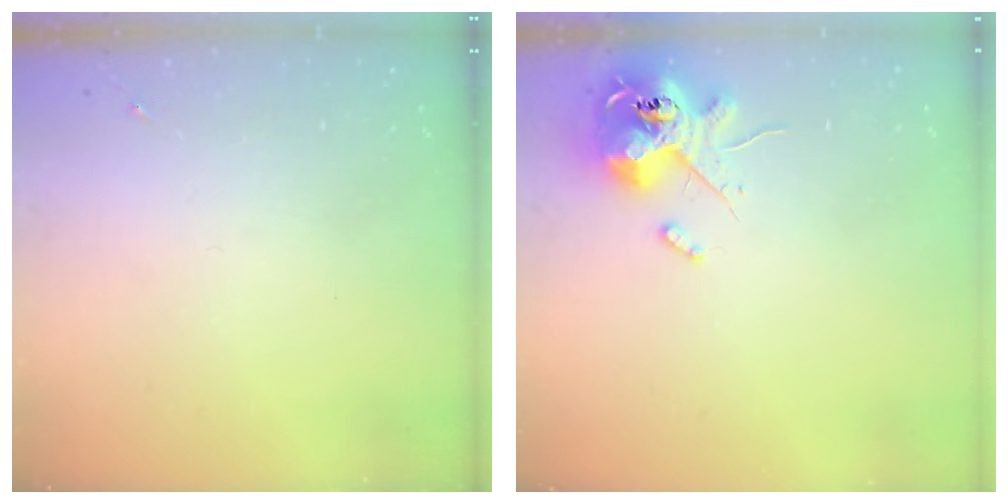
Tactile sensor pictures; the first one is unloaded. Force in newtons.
{"total": 12.8, "press": 12.6, "slide": 2.2}